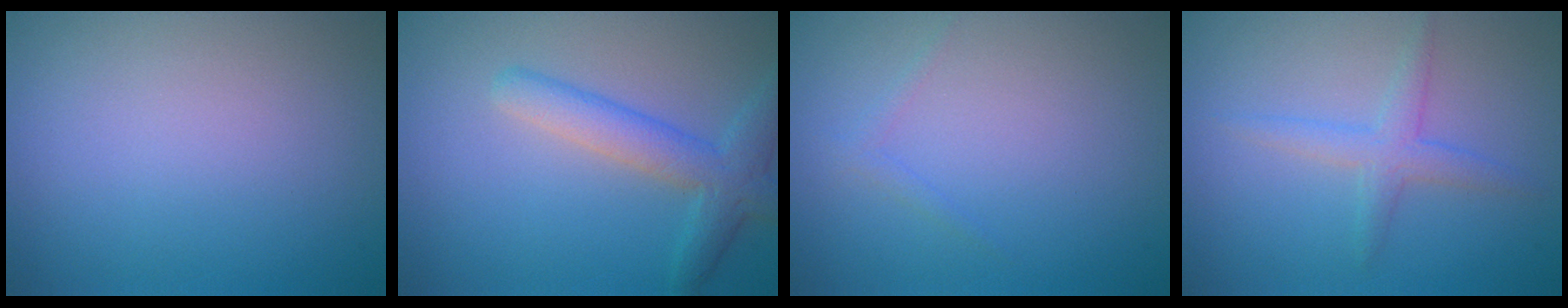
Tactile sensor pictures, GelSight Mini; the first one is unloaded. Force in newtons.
{"total": 3.9, "press": 3.8, "slide": 0.1}
{"total": 0.7, "press": 0.7, "slide": 0.1}
{"total": 2.2, "press": 2.2, "slide": 0.1}